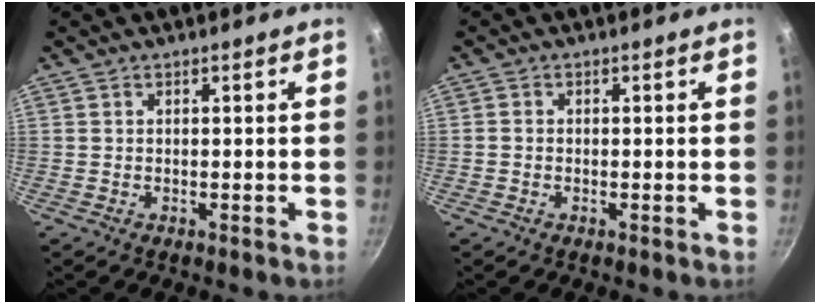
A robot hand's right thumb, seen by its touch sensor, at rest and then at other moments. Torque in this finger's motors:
{"motor_torque": [-0.04, -0.28, -0.62, -0.02, -0.02]}